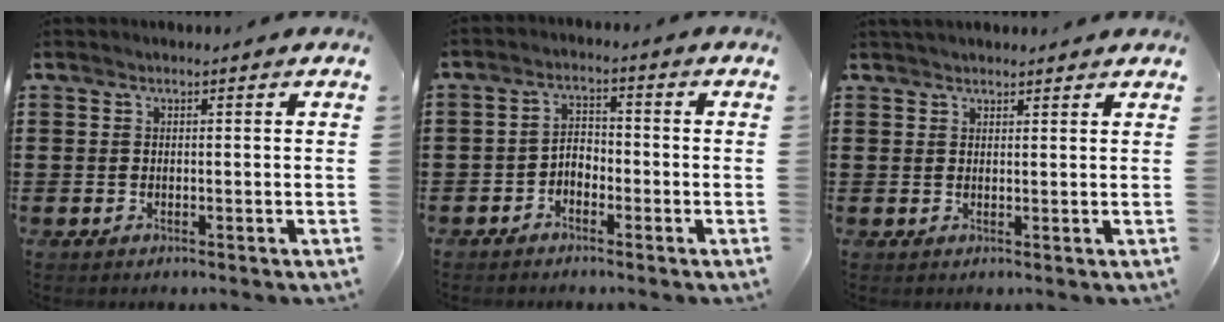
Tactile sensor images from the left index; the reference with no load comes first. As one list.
[{"total": 2.6, "force": [-2.1, 1.2, 0.8], "torque": [-0.022, 0.008, -0.047]}, {"total": 1.5, "force": [1.4, 0.4, 0.3], "torque": [-0.010, 0.002, 0.028]}]